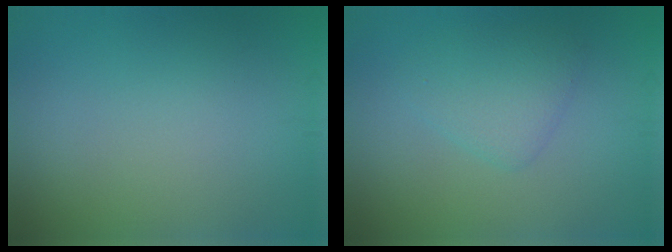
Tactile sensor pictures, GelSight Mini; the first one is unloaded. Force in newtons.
{"total": 2.6, "press": 2.6, "slide": 0.3}